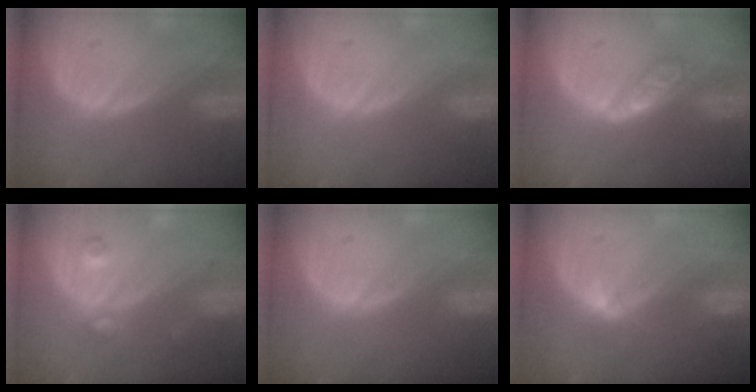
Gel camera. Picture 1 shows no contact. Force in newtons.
{"total": 0.0}
{"total": 4.4, "press": 4.0, "slide": 2.0}
{"total": 3.4, "press": 3.2, "slide": 1.1}
{"total": 0.0}
{"total": 2.6, "press": 2.2, "slide": 1.4}